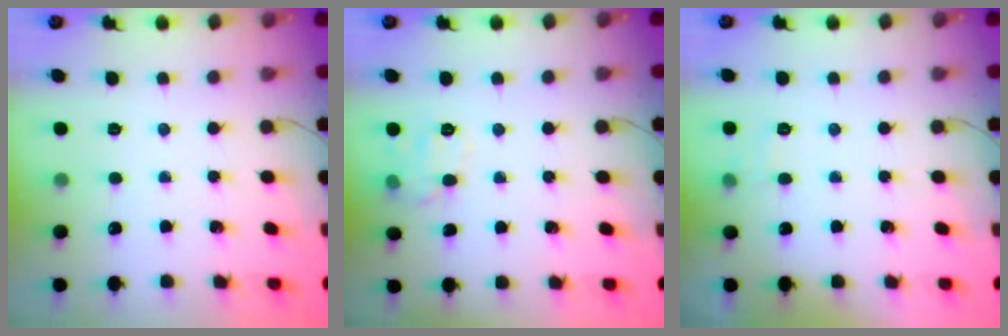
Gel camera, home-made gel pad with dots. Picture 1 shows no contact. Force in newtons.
{"total": 8.4, "press": 8.3, "slide": 1.3}
{"total": 3.5, "press": 3.1, "slide": 1.7}